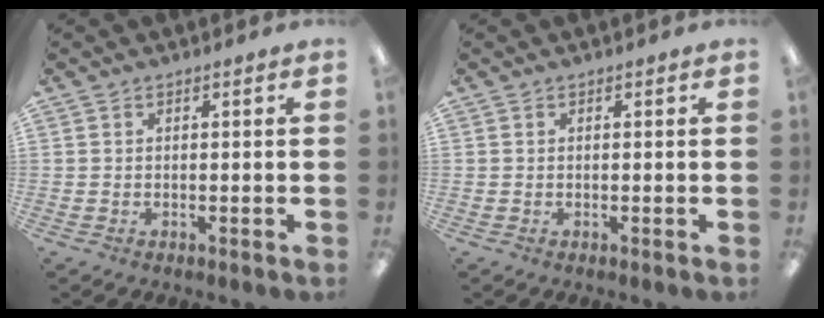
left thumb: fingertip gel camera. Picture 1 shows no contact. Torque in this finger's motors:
{"motor_torque": [0.00, 0.00, 0.00, 0.00, 0.00]}